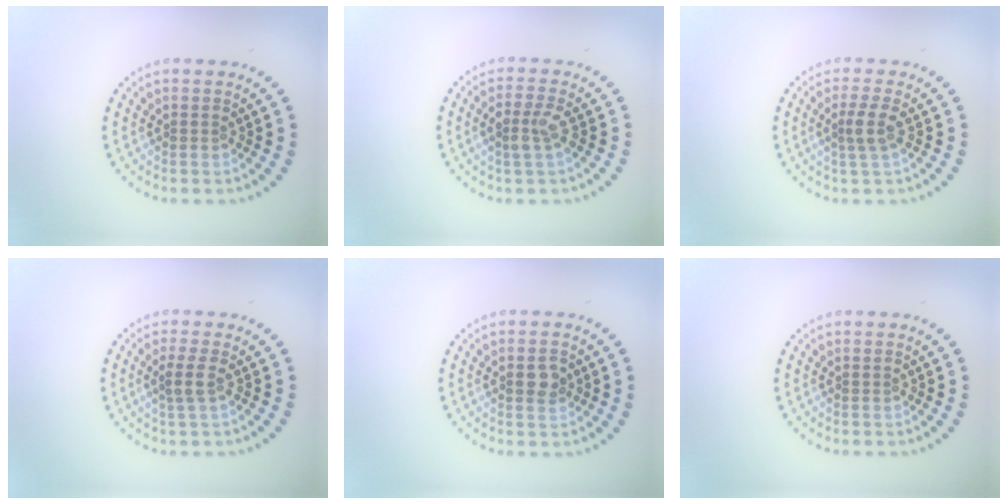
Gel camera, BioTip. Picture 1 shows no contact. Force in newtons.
{"total": 2.4, "press": 2.2, "slide": 0.9}
{"total": 2.0, "press": 1.6, "slide": 1.1}
{"total": 1.7, "press": 1.4, "slide": 0.9}
{"total": 1.8, "press": 1.8, "slide": 0.1}
{"total": 0.0}